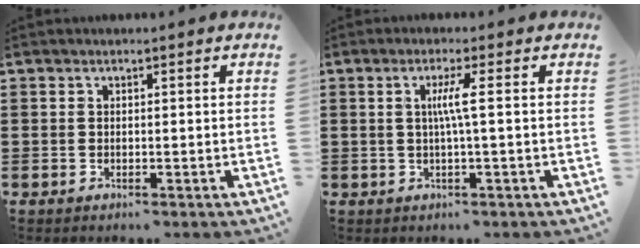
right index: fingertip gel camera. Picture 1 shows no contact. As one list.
[{"total": 3.3, "force": [0.1, -0.5, 3.2], "torque": [-0.061, -0.005, -0.003]}]